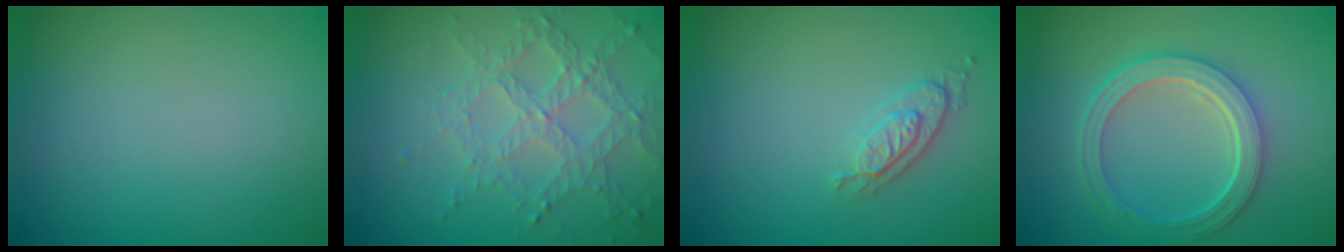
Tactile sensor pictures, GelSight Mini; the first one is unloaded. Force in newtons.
{"total": 4.5, "press": 3.3, "slide": 3.1}
{"total": 2.0, "press": 1.8, "slide": 0.9}
{"total": 5.4, "press": 4.0, "slide": 3.6}